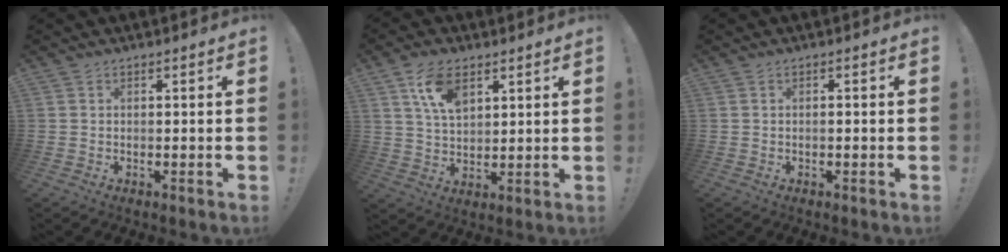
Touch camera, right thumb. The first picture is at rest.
{"total": 10.3, "force": [5.6, 5.6, 6.5], "torque": [-0.120, -0.009, 0.107]}
{"total": 0.8, "force": [-0.5, -0.1, 0.5], "torque": [-0.009, -0.001, -0.009]}